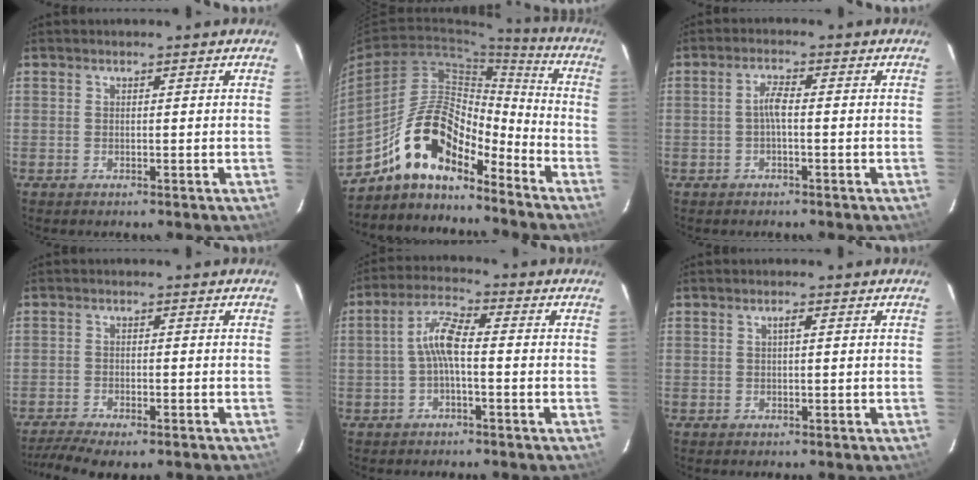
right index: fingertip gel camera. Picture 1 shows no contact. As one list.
[{"total": 14.5, "force": [-11.3, 4.8, 7.8], "torque": [-0.143, 0.024, -0.209]}, {"total": 2.4, "force": [-0.6, 0.4, 2.3], "torque": [-0.048, 0.008, -0.011]}, {"total": 8.9, "force": [-7.0, 2.3, 4.9], "torque": [-0.118, -0.026, -0.116]}, {"total": 5.6, "force": [-1.1, 1.4, 5.3], "torque": [-0.115, 0.018, -0.024]}, {"total": 0.9, "force": [0.2, 0.0, 0.9], "torque": [-0.016, 0.005, 0.002]}]